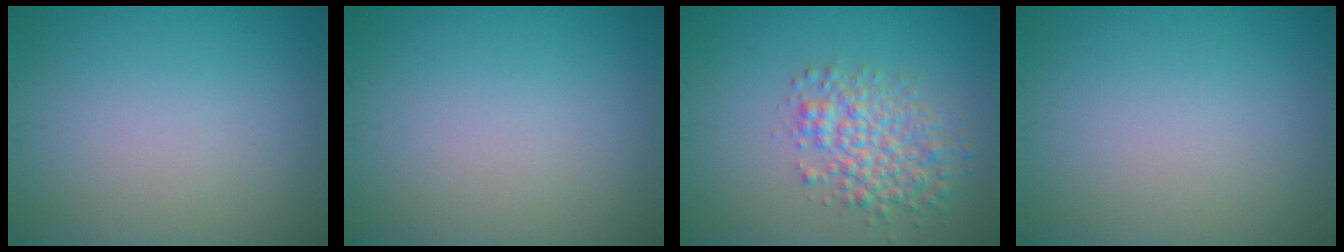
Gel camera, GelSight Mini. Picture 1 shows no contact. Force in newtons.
{"total": 0.0}
{"total": 4.3, "press": 4.3, "slide": 0.1}
{"total": 0.0}